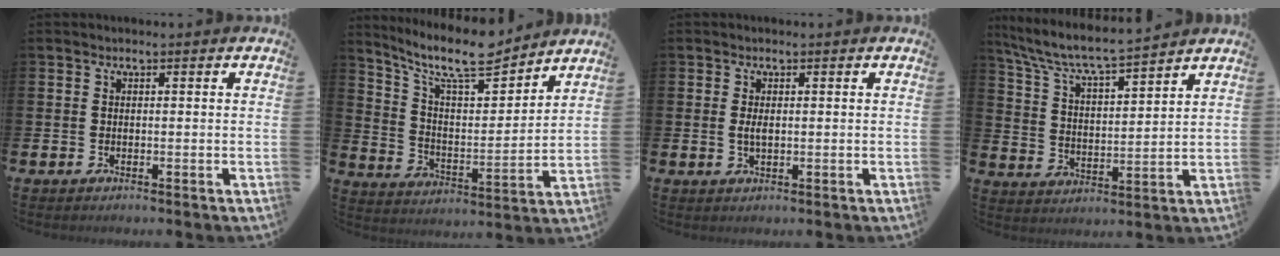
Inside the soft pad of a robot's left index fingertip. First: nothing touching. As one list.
[{"total": 10.7, "force": [9.4, 2.2, 4.6], "torque": [-0.112, -0.059, 0.164]}, {"total": 1.7, "force": [0.2, 0.8, 1.5], "torque": [-0.021, -0.001, 0.000]}, {"total": 7.1, "force": [6.6, 0.4, 2.4], "torque": [-0.077, -0.048, 0.112]}]